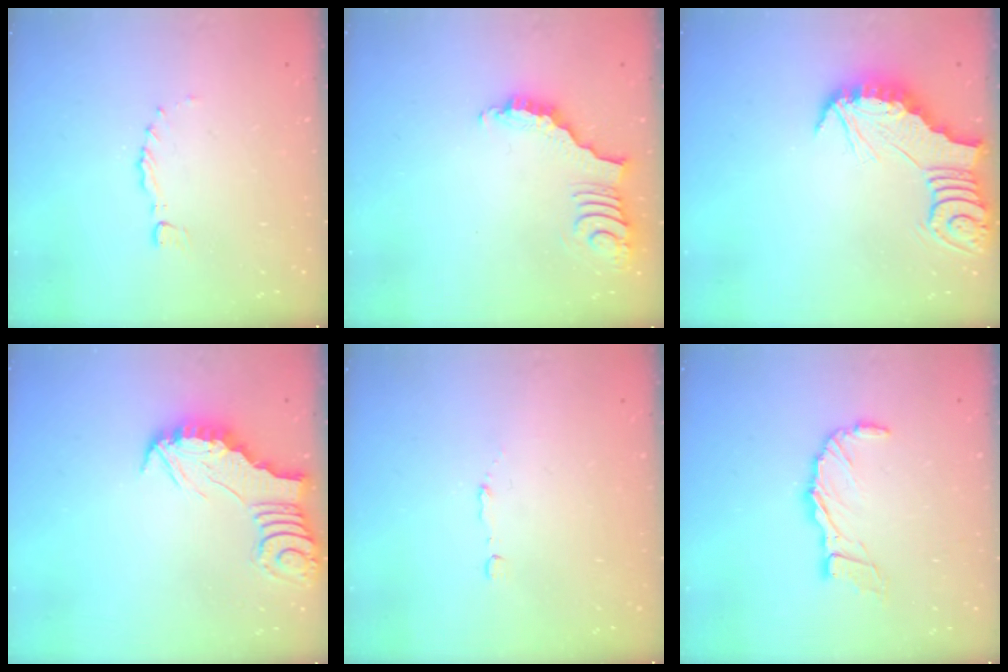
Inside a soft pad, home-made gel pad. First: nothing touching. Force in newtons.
{"total": 3.7, "press": 3.7, "slide": 0.7}
{"total": 2.3, "press": 2.3, "slide": 0.3}
{"total": 2.5, "press": 2.5, "slide": 0.2}
{"total": 2.9, "press": 2.8, "slide": 0.7}
{"total": 9.9, "press": 9.9, "slide": 1.1}